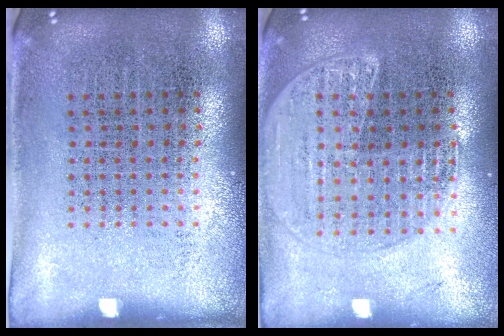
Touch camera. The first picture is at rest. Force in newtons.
{"total": 1.6, "press": 1.6, "slide": 0.5}